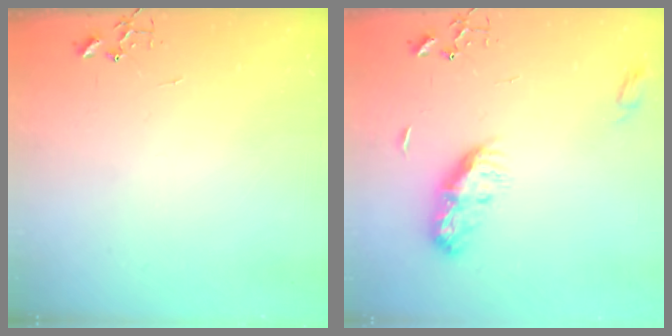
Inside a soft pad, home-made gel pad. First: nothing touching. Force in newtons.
{"total": 9.6, "press": 9.6, "slide": 0.1}